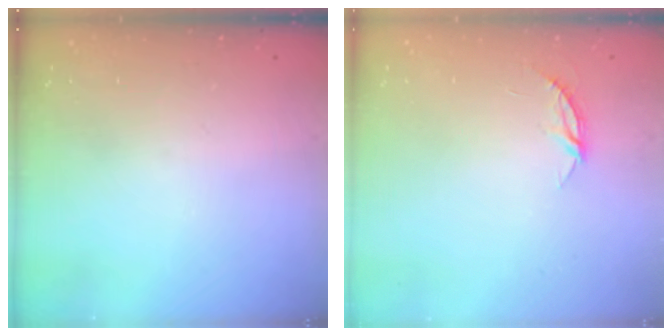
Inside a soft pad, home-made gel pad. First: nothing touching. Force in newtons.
{"total": 3.8, "press": 3.8, "slide": 0.2}